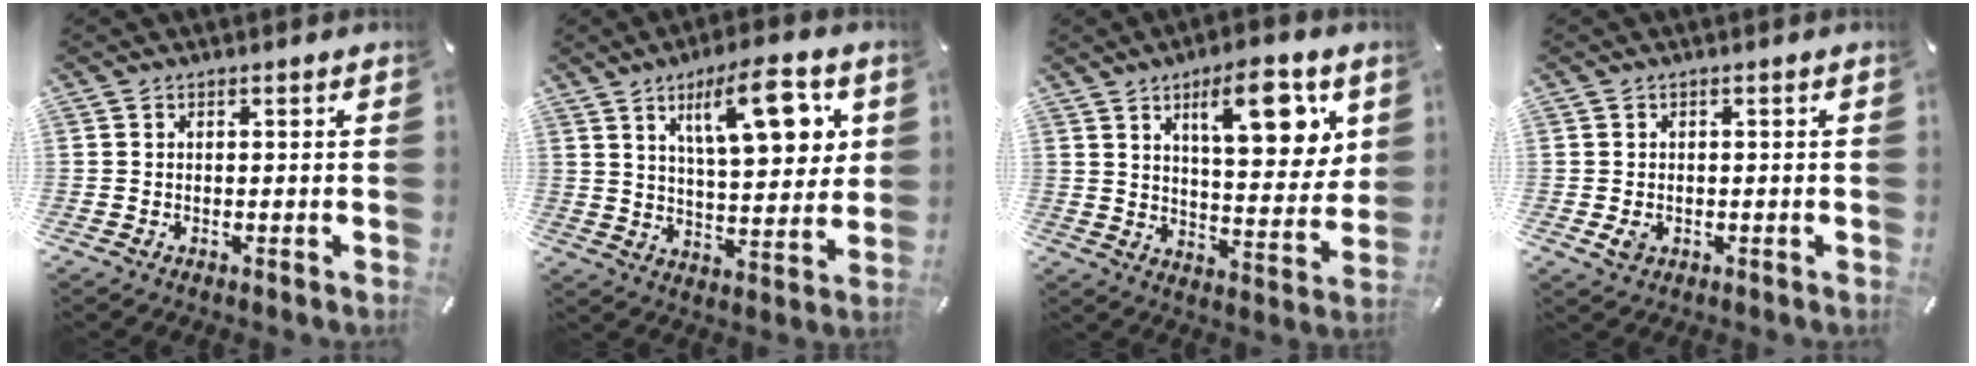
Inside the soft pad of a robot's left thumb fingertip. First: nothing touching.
{"total": 16.4, "force": [7.8, 6.1, 13.0], "torque": [-0.189, -0.028, 0.121]}
{"total": 15.3, "force": [8.0, 5.9, 11.7], "torque": [-0.151, -0.040, 0.125]}
{"total": 2.3, "force": [-0.5, 1.9, 1.2], "torque": [-0.013, -0.001, -0.009]}